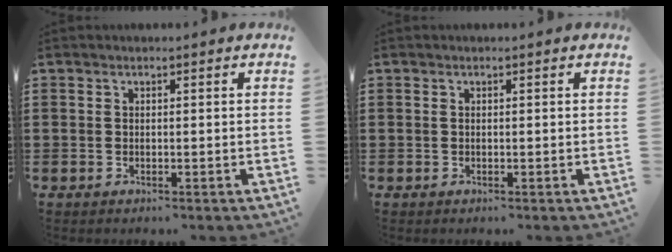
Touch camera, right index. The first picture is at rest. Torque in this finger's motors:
{"motor_torque": [0.13, 0.11, 0.04, 0.02]}